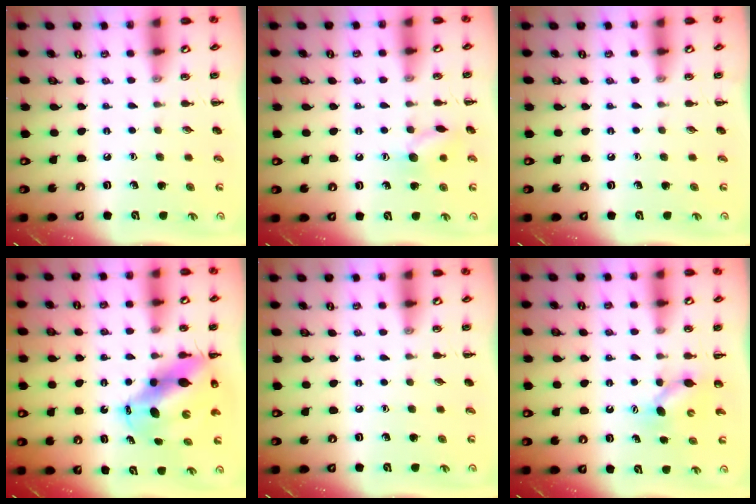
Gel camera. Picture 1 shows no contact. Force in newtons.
{"total": 8.3, "press": 8.3, "slide": 0.5}
{"total": 0.0}
{"total": 10.5, "press": 10.2, "slide": 2.6}
{"total": 0.0}
{"total": 5.0, "press": 5.0, "slide": 0.4}